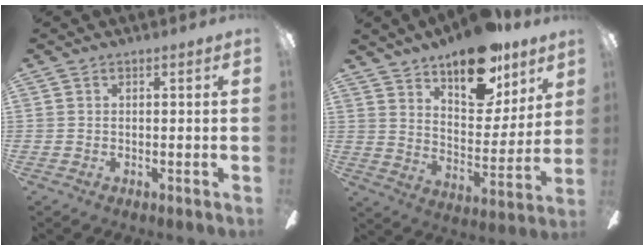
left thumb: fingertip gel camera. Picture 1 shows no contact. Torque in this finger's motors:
{"motor_torque": [0.58, 0.66, 1.37, -1.40, 0.08]}